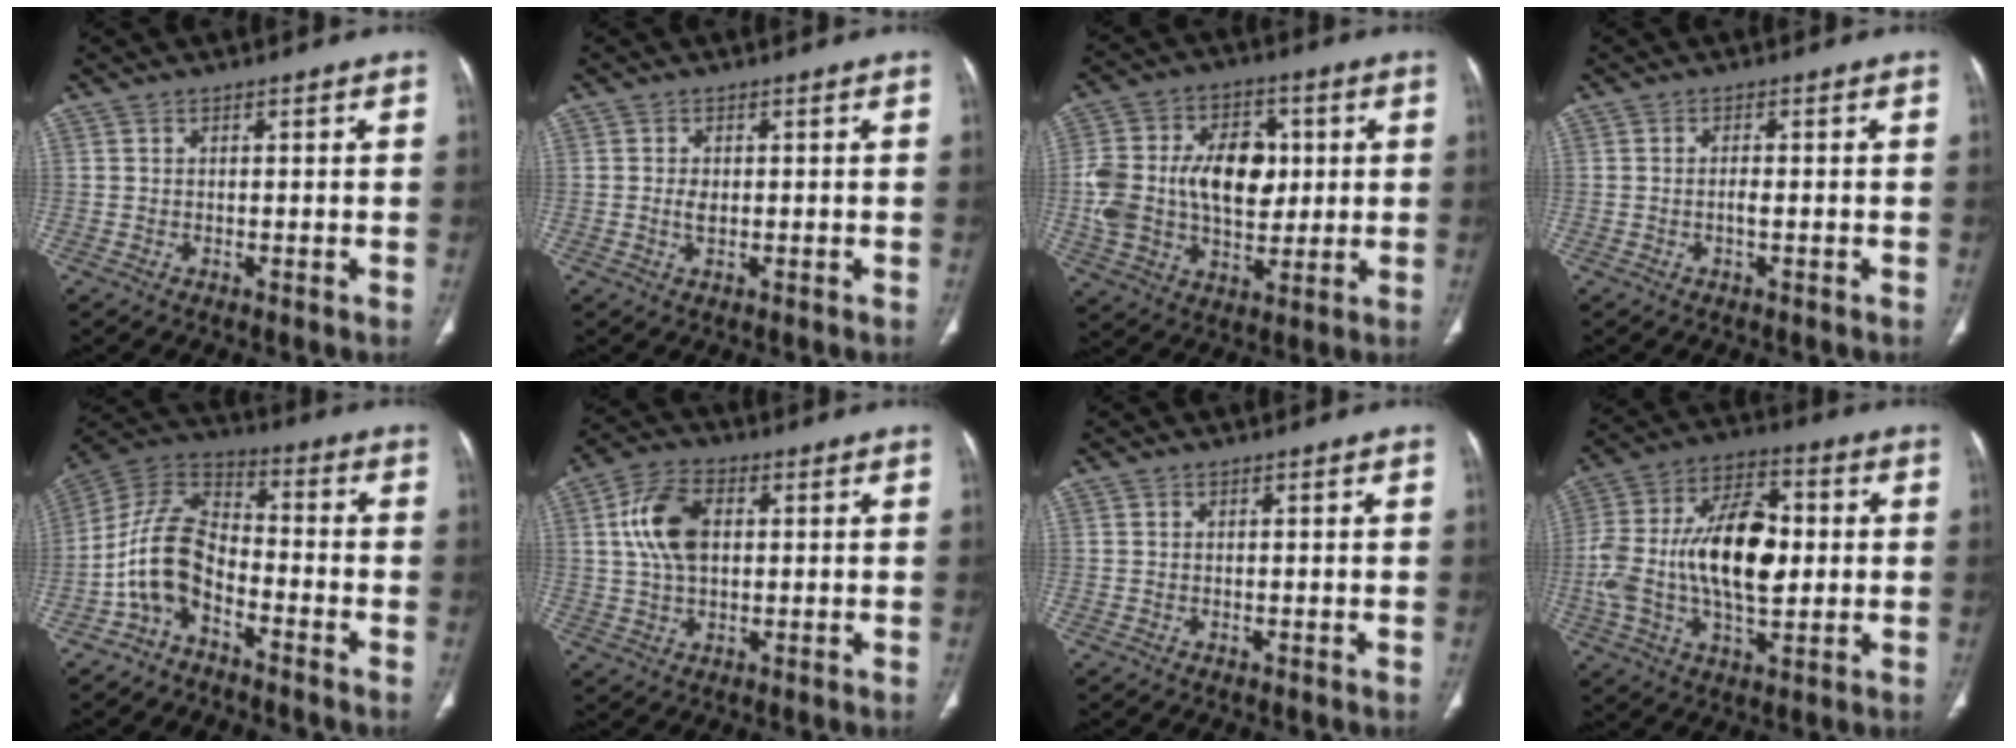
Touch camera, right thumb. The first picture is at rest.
{"total": 2.0, "force": [0.0, 1.3, 1.5], "torque": [-0.022, 0.001, 0.002]}
{"total": 19.4, "force": [1.4, 12.9, 14.4], "torque": [-0.239, 0.015, 0.033]}
{"total": 1.7, "force": [-0.5, 0.5, 1.5], "torque": [-0.030, 0.003, -0.011]}
{"total": 11.4, "force": [-4.9, 6.8, 7.8], "torque": [-0.144, 0.065, -0.106]}
{"total": 10.0, "force": [1.8, 6.2, 7.7], "torque": [-0.145, 0.010, 0.034]}
{"total": 0.0}
{"total": 20.5, "force": [0.3, 10.9, 17.3], "torque": [-0.314, 0.020, 0.005]}